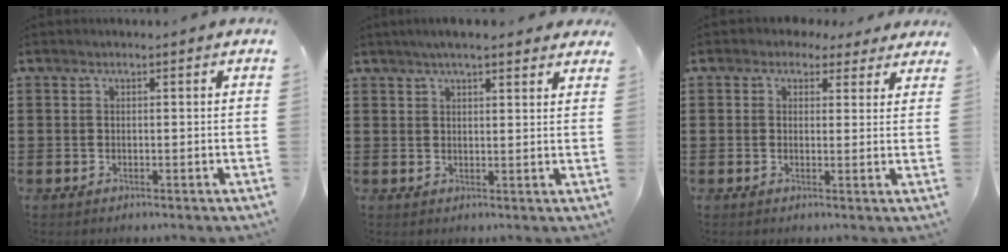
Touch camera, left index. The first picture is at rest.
{"total": 4.0, "force": [3.3, 0.8, 2.1], "torque": [-0.048, 0.003, 0.059]}
{"total": 2.4, "force": [1.7, 1.6, 0.6], "torque": [-0.013, 0.005, 0.030]}